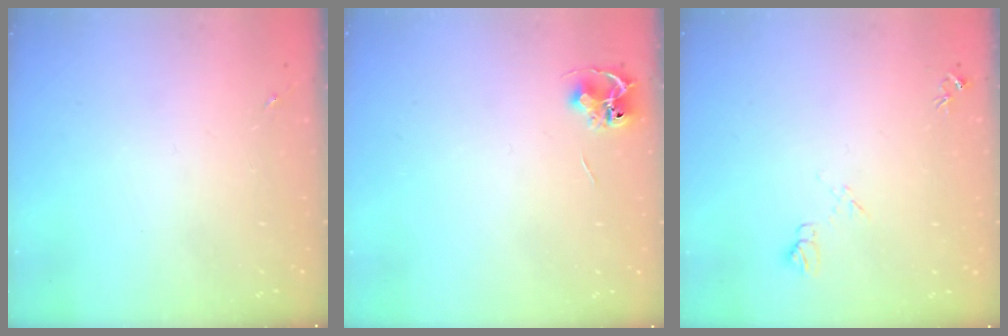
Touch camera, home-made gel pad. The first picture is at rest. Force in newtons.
{"total": 6.5, "press": 6.5, "slide": 0.5}
{"total": 6.7, "press": 6.7, "slide": 0.7}